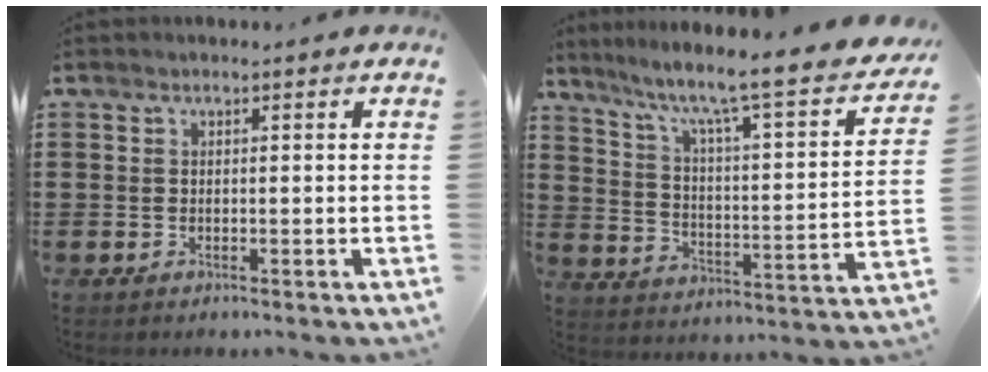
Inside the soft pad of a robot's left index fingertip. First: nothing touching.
{"total": 6.5, "force": [5.1, -0.2, 4.0], "torque": [-0.093, -0.057, 0.069]}